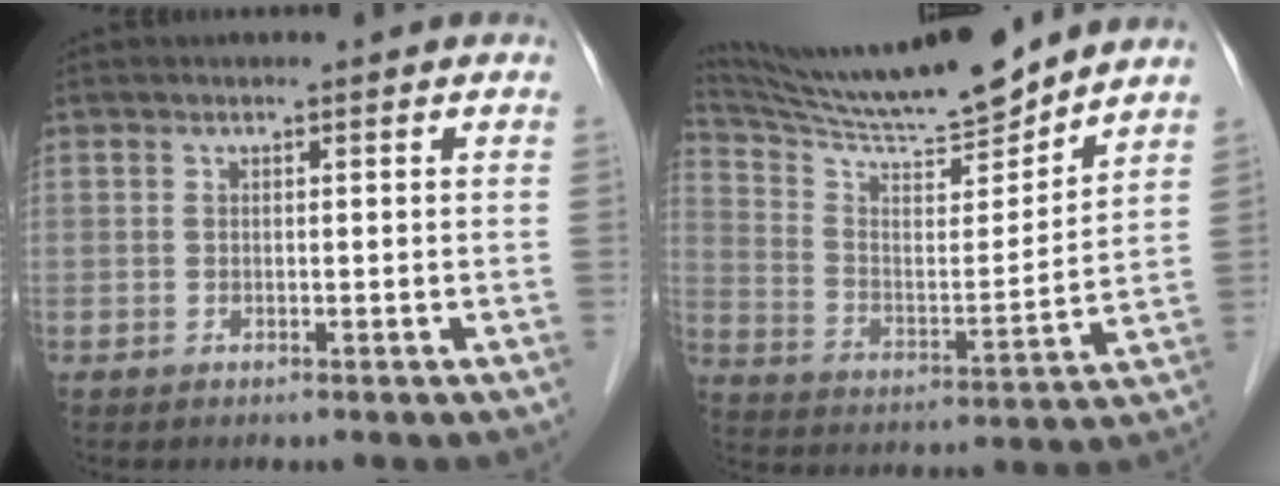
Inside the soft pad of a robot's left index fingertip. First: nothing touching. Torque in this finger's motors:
{"motor_torque": [-0.52, -0.92, 0.18, 0.07]}